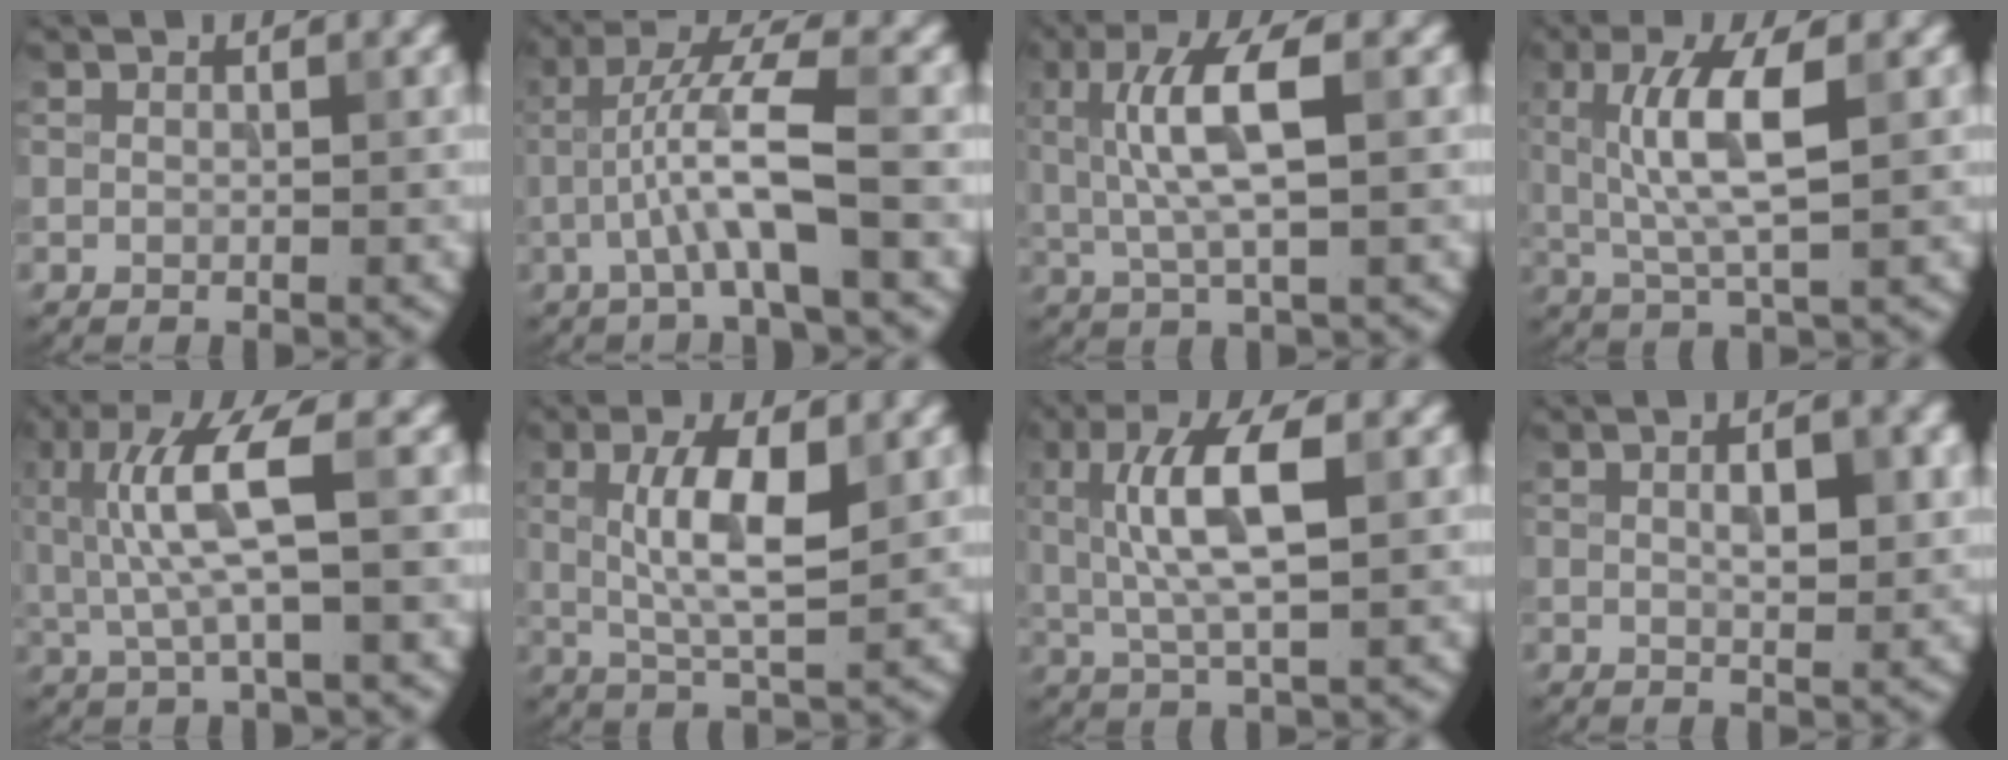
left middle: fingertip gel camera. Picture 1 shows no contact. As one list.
[{"total": 5.2, "force": [-1.3, 0.4, 5.0], "torque": [-0.097, 0.022, -0.028]}, {"total": 6.0, "force": [1.0, 1.6, 5.7], "torque": [-0.111, 0.007, 0.018]}, {"total": 5.9, "force": [1.0, 1.5, 5.7], "torque": [-0.113, 0.005, 0.020]}, {"total": 6.0, "force": [0.9, 1.3, 5.8], "torque": [-0.125, 0.003, 0.019]}, {"total": 5.8, "force": [1.0, 1.6, 5.4], "torque": [-0.104, 0.003, 0.018]}, {"total": 6.6, "force": [1.1, 2.0, 6.2], "torque": [-0.117, 0.008, 0.018]}, {"total": 3.6, "force": [0.8, 1.3, 3.3], "torque": [-0.055, 0.001, 0.014]}]